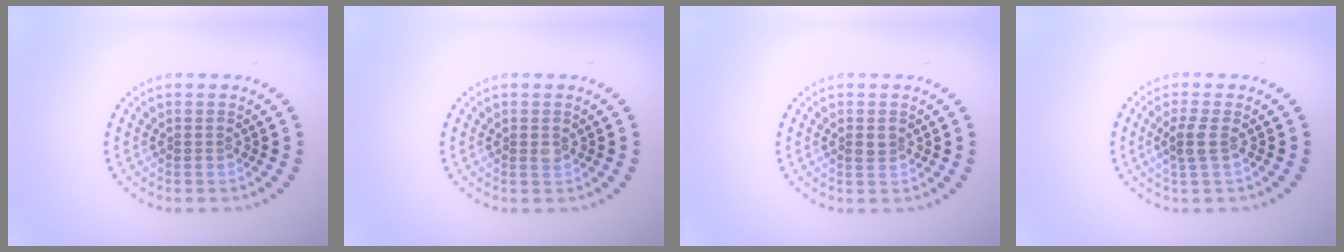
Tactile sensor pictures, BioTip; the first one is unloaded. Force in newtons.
{"total": 0.5, "press": 0.4, "slide": 0.3}
{"total": 1.0, "press": 1.0, "slide": 0.0}
{"total": 1.8, "press": 1.5, "slide": 0.9}